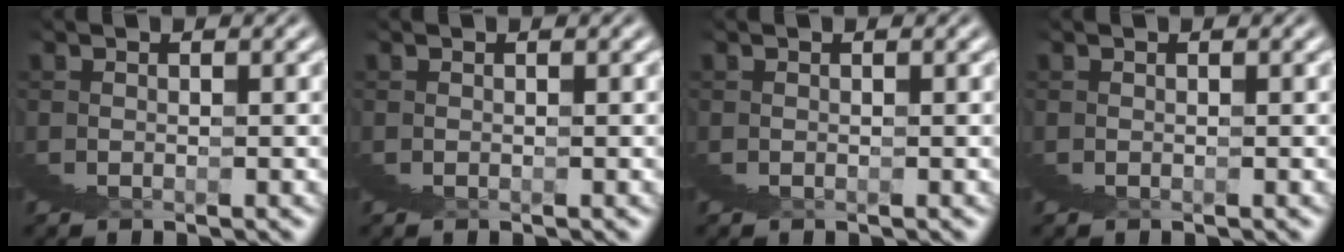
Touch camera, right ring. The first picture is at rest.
{"total": 0.0}
{"total": 0.0}
{"total": 0.0}